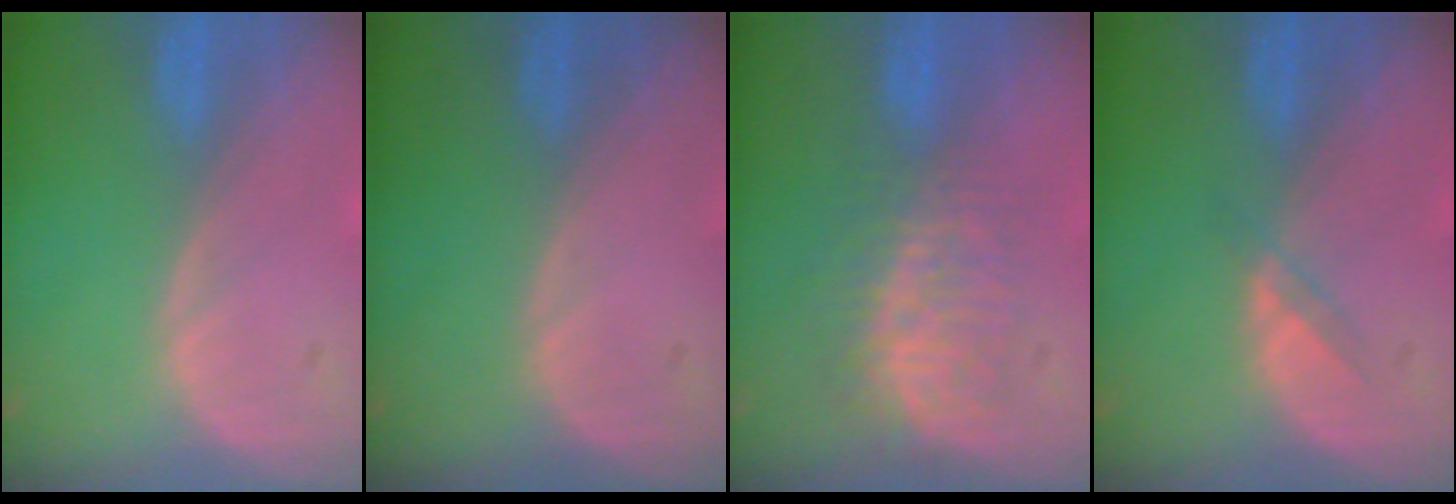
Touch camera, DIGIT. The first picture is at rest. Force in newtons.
{"total": 0.0}
{"total": 8.6, "press": 7.4, "slide": 4.3}
{"total": 1.8, "press": 1.4, "slide": 1.0}